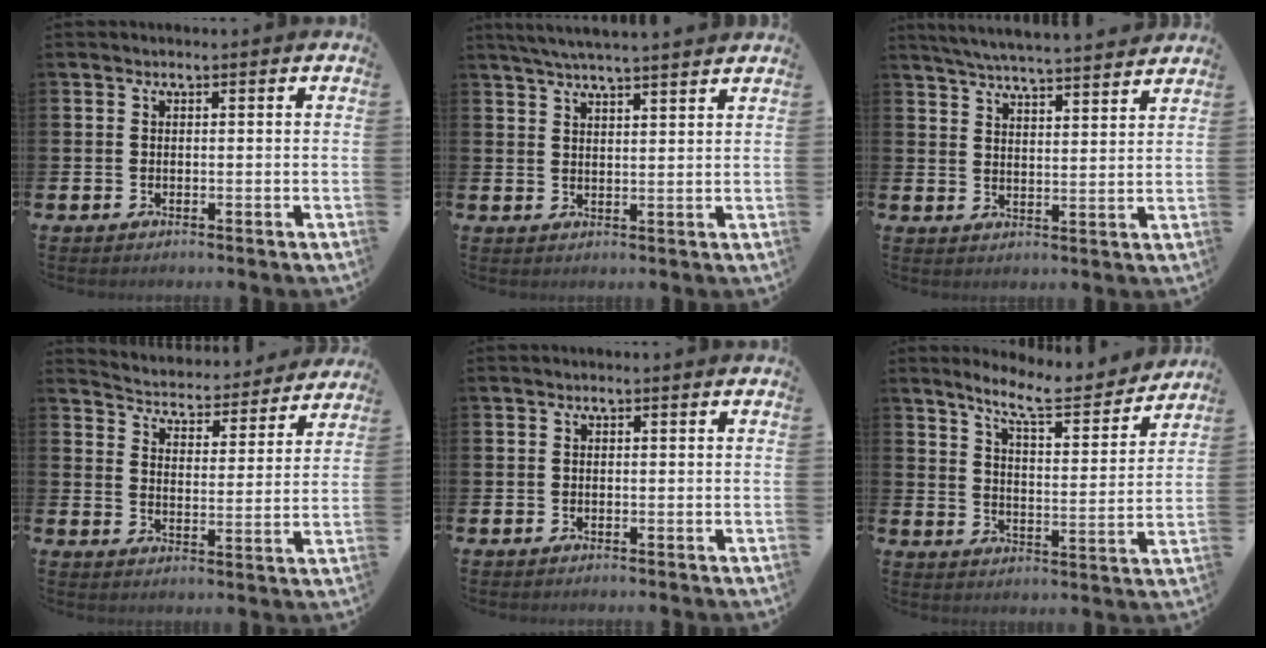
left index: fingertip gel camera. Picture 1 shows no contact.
{"total": 4.6, "force": [4.4, -0.4, 1.2], "torque": [-0.029, -0.018, 0.078]}
{"total": 5.7, "force": [5.7, -0.2, 0.9], "torque": [-0.029, -0.041, 0.099]}
{"total": 4.5, "force": [4.3, 1.0, 0.1], "torque": [-0.024, -0.044, 0.068]}
{"total": 0.0}
{"total": 8.3, "force": [7.5, 1.0, 3.3], "torque": [-0.077, -0.046, 0.128]}